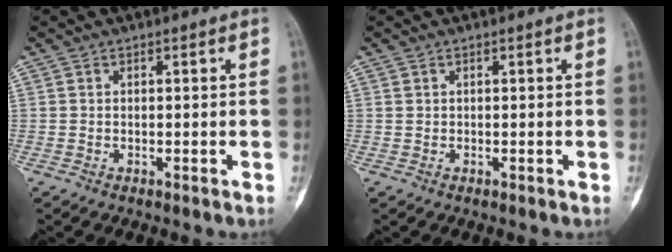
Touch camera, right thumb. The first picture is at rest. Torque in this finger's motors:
{"motor_torque": [-0.42, 0.00, -0.01, 0.15, 0.02]}